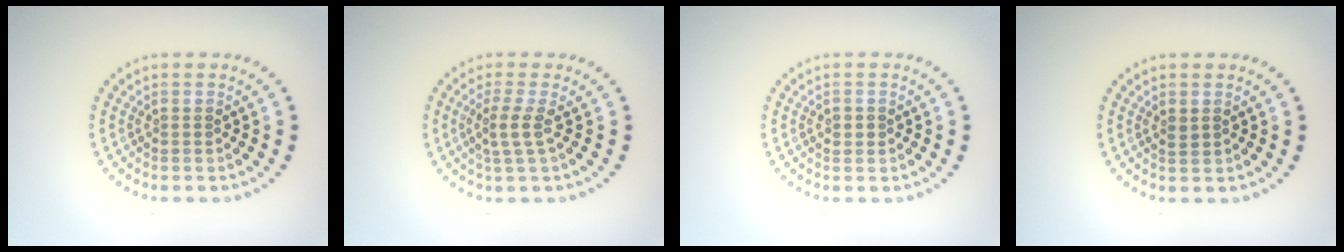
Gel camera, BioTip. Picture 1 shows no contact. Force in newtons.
{"total": 2.0, "press": 1.6, "slide": 1.3}
{"total": 1.0, "press": 1.0, "slide": 0.3}
{"total": 0.9, "press": 0.8, "slide": 0.2}